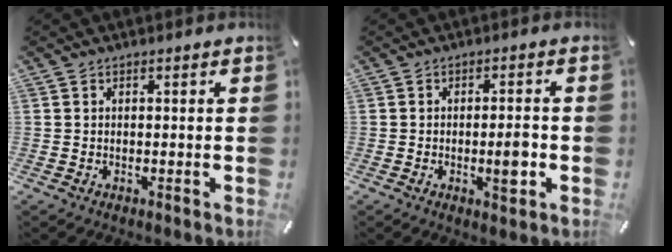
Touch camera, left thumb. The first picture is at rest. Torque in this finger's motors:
{"motor_torque": [0.99, 1.06, 0.58, -0.02, 0.07]}